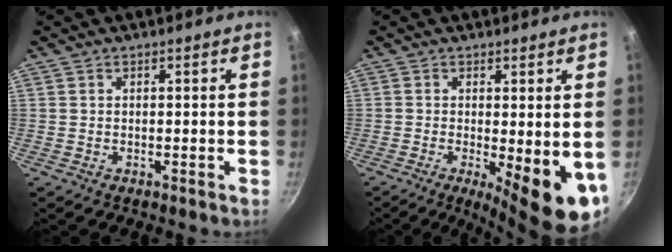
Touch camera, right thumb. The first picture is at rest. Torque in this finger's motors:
{"motor_torque": [-0.70, 1.05, 0.11, -0.26, 0.12]}